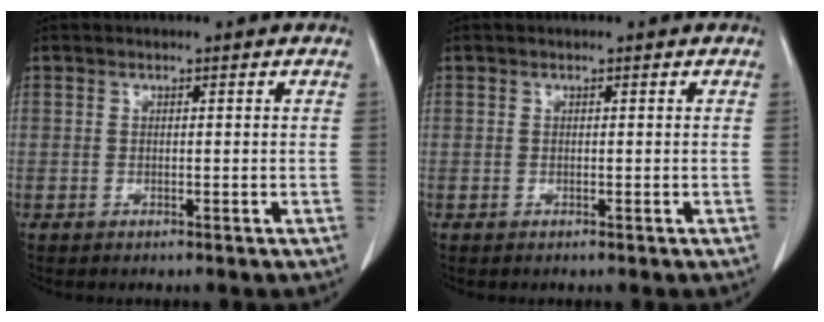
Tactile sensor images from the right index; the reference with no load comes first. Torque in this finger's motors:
{"motor_torque": [-0.01, 0.00, 0.00, 0.00]}